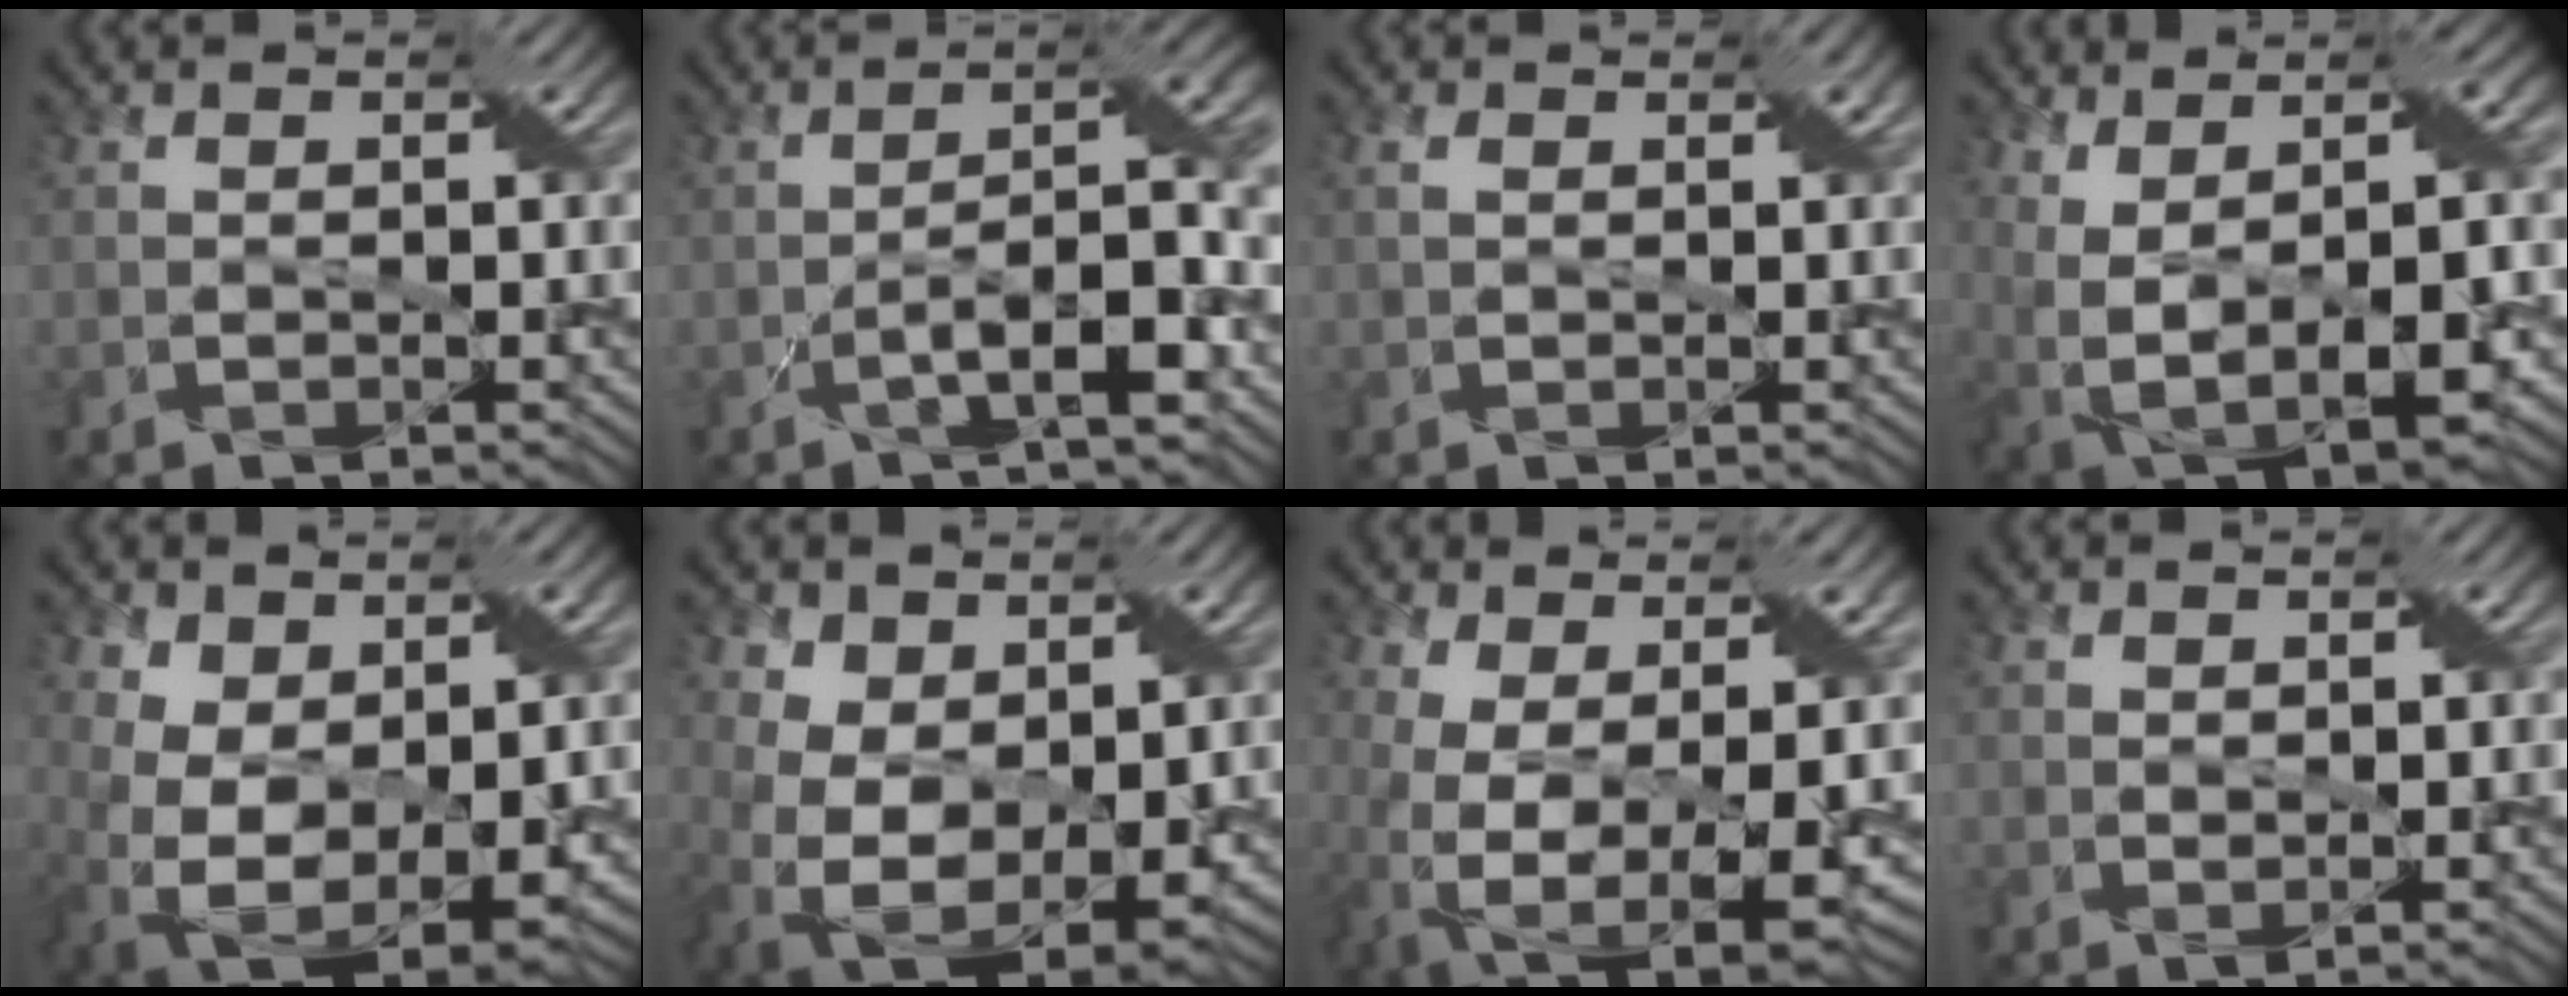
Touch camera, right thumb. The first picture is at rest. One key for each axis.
{"total": 8.6, "fx": -2.9, "fy": 1.9, "fz": 7.8, "tx": -0.126, "ty": 0.014, "tz": -0.051}
{"total": 2.1, "fx": 0.8, "fy": 1.2, "fz": 1.5, "tx": -0.029, "ty": 0.004, "tz": 0.016}
{"total": 13.4, "fx": -0.1, "fy": 7.0, "fz": 11.4, "tx": -0.215, "ty": -0.027, "tz": 0.027}
{"total": 12.8, "fx": 0.6, "fy": 8.3, "fz": 9.8, "tx": -0.210, "ty": -0.032, "tz": 0.028}
{"total": 12.2, "fx": 1.5, "fy": 8.3, "fz": 8.8, "tx": -0.199, "ty": -0.024, "tz": 0.041}
{"total": 12.9, "fx": -1.8, "fy": 6.7, "fz": 10.8, "tx": -0.227, "ty": -0.040, "tz": -0.014}
{"total": 0.9, "fx": 0.4, "fy": 0.6, "fz": 0.6, "tx": -0.018, "ty": -0.001, "tz": 0.011}